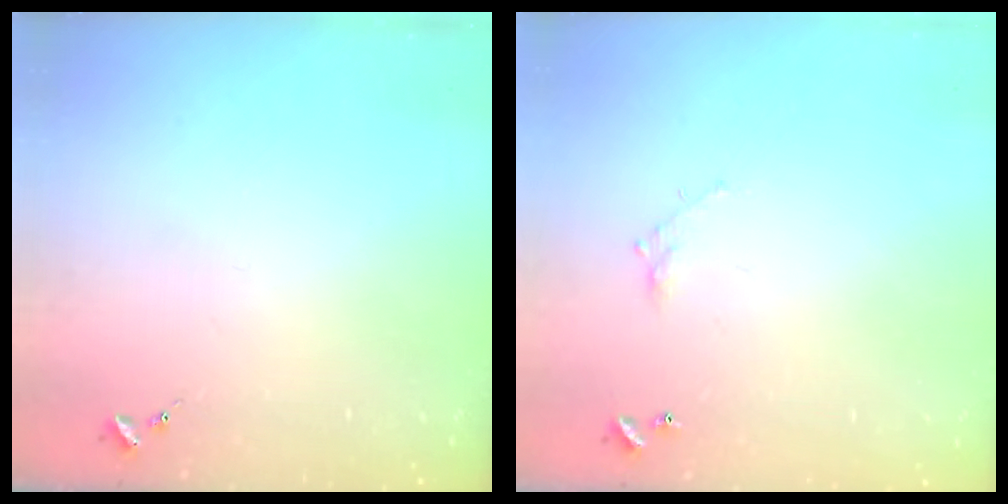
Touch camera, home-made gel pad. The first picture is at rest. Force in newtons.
{"total": 3.5, "press": 3.5, "slide": 0.2}